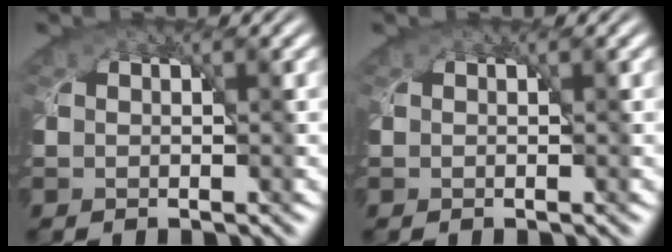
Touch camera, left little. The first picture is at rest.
{"total": 0.0}